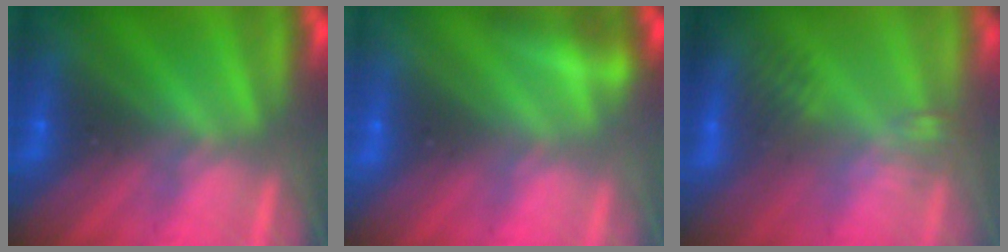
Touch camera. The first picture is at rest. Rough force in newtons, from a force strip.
{"total": 2.9}
{"total": 2.6}